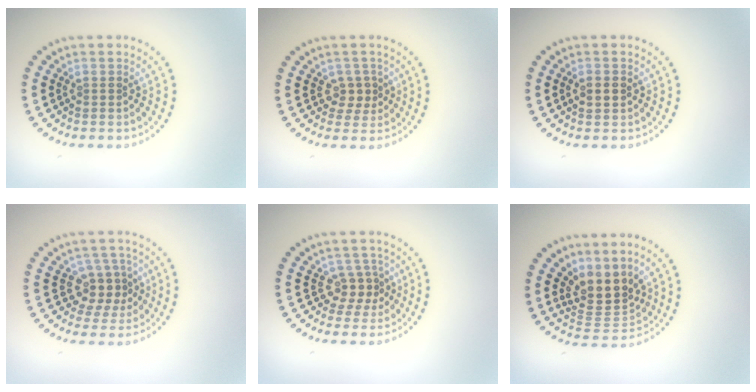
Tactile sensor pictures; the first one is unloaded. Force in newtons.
{"total": 1.8, "press": 1.5, "slide": 1.0}
{"total": 2.0, "press": 2.0, "slide": 0.2}
{"total": 3.0, "press": 2.5, "slide": 1.7}
{"total": 2.2, "press": 1.7, "slide": 1.4}
{"total": 3.9, "press": 3.0, "slide": 2.5}